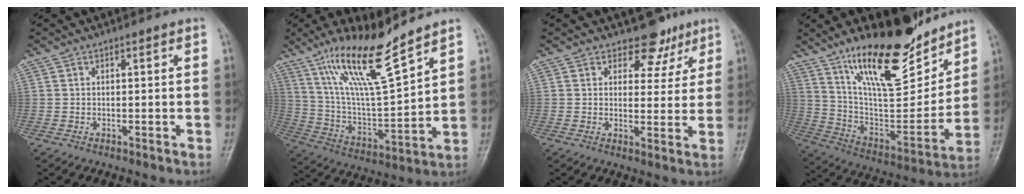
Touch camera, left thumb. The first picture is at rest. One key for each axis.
{"total": 16.8, "fx": 11.9, "fy": 2.3, "fz": 11.7, "tx": -0.204, "ty": -0.065, "tz": 0.233}
{"total": 5.8, "fx": 4.3, "fy": 3.7, "fz": 1.2, "tx": 0.020, "ty": -0.026, "tz": 0.055}
{"total": 23.1, "fx": 16.1, "fy": 7.9, "fz": 14.6, "tx": -0.193, "ty": -0.090, "tz": 0.280}